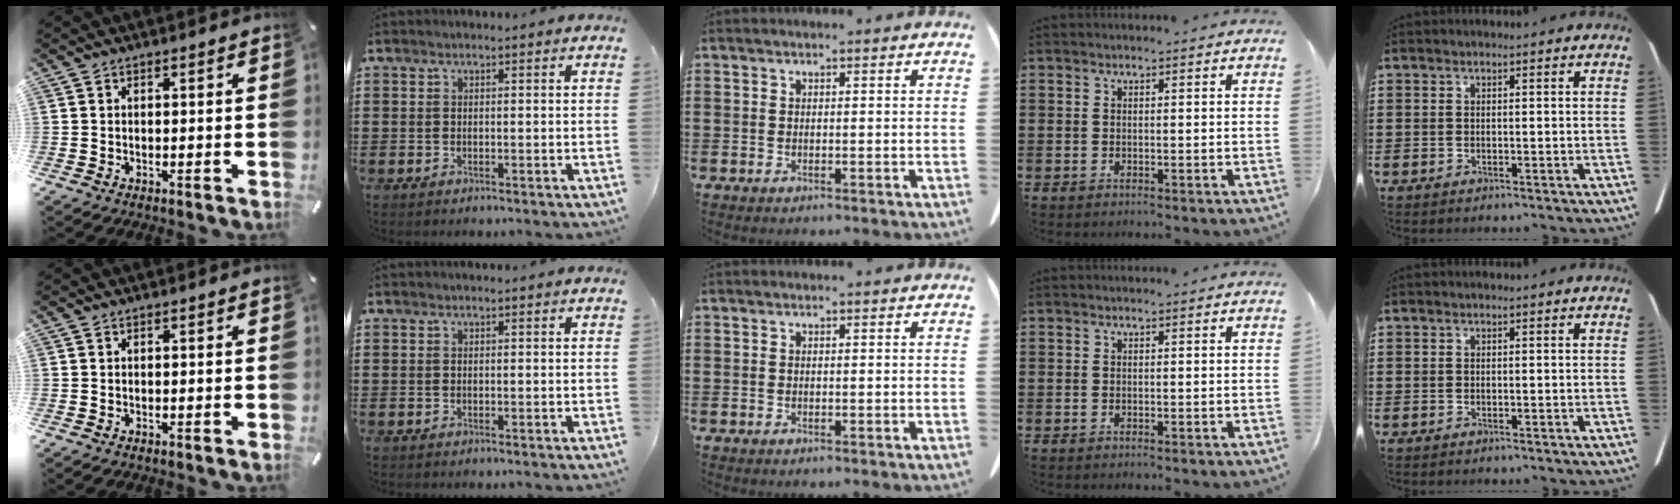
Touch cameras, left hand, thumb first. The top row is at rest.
{}